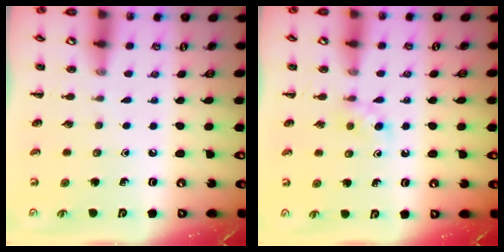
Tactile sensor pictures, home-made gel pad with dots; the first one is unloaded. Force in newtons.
{"total": 3.0, "press": 2.7, "slide": 1.2}